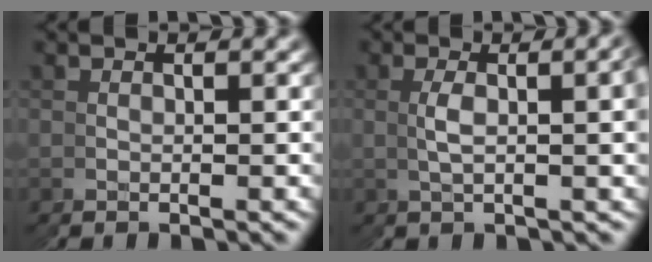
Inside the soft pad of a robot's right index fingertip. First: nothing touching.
{"total": 1.7, "force": [0.7, 0.5, 1.5], "torque": [-0.023, 0.004, 0.014]}